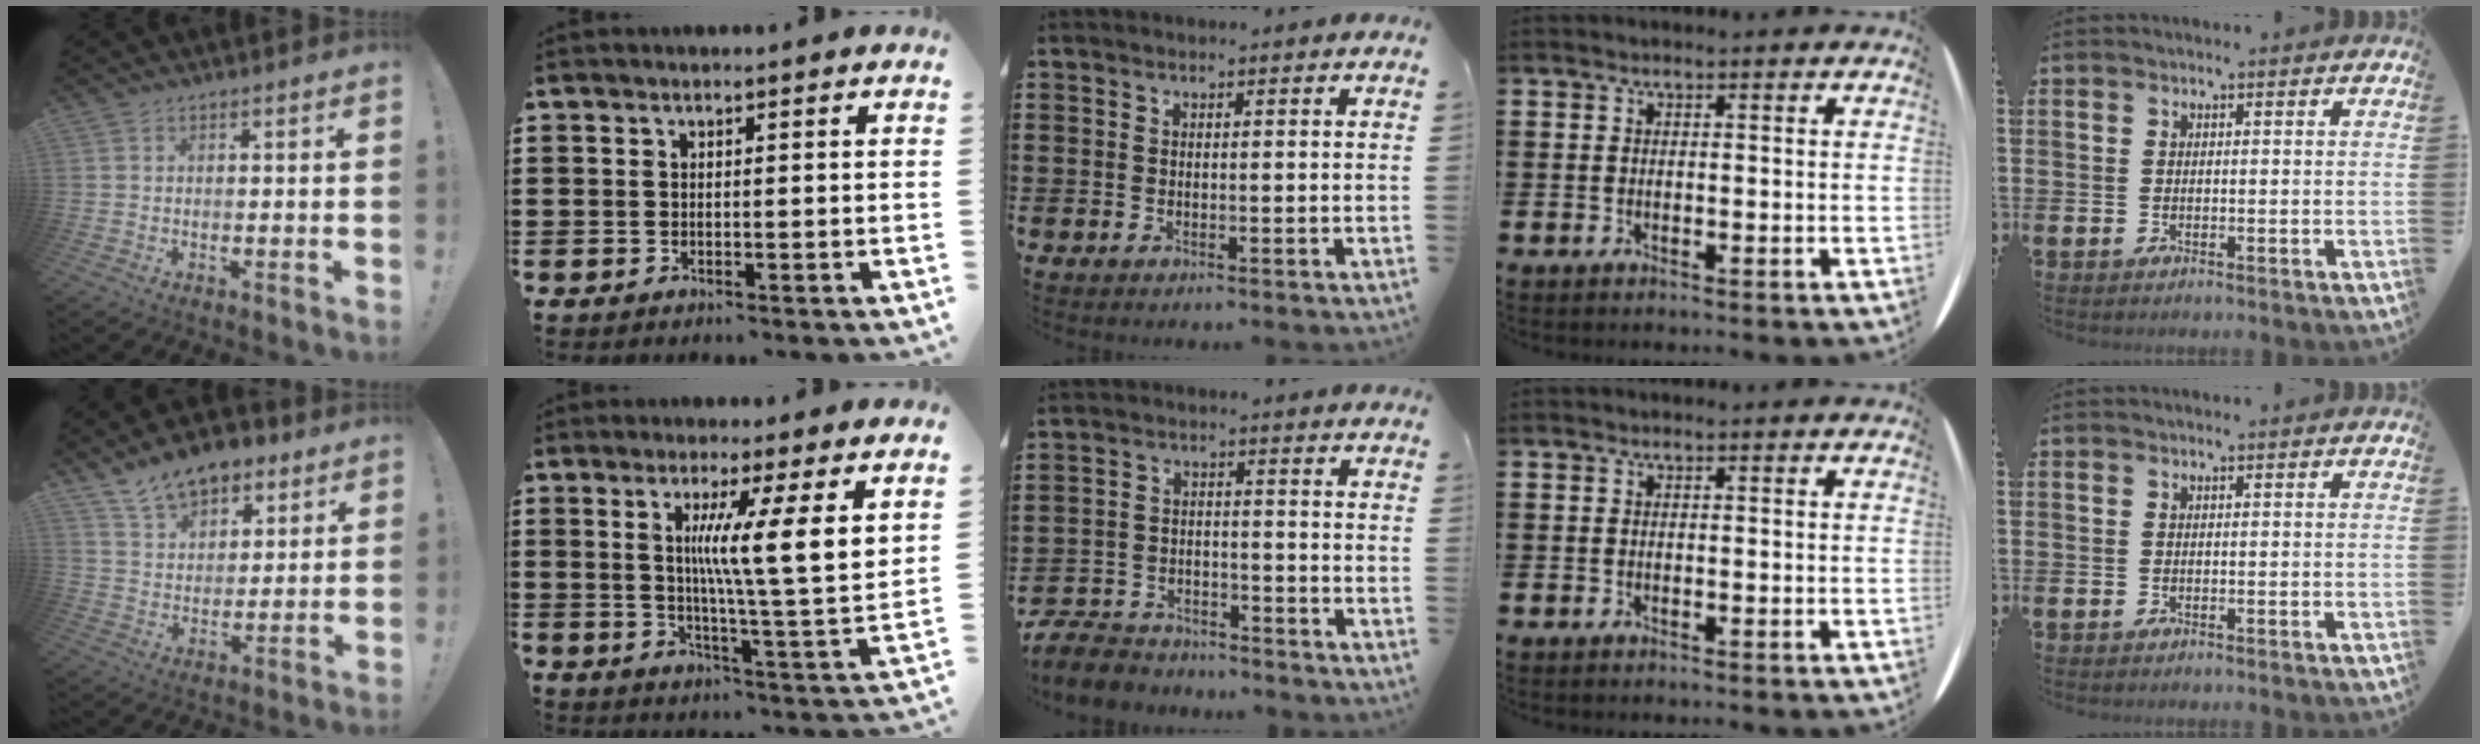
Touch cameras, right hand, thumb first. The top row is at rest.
{"thumb": {"total": 12.7, "force": [9.2, 7.3, 4.8], "torque": [-0.076, -0.058, 0.173]}, "index": {"total": 9.4, "force": [4.0, -0.4, 8.5], "torque": [-0.147, -0.027, 0.058]}, "middle": {"total": 5.4, "force": [-5.2, 1.2, 0.6], "torque": [-0.022, 0.005, -0.108]}}